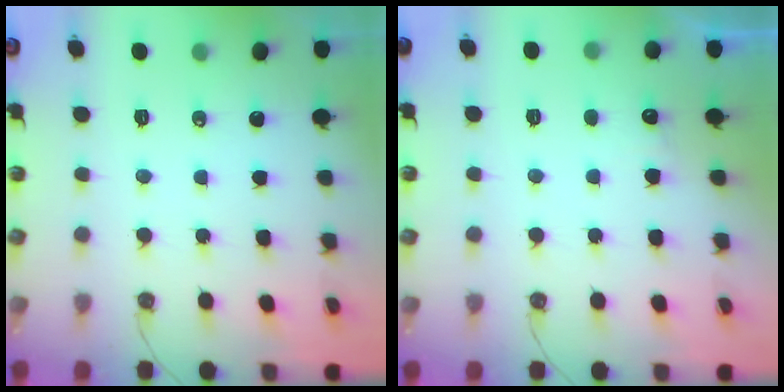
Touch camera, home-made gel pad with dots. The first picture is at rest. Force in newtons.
{"total": 4.5, "press": 4.4, "slide": 1.2}